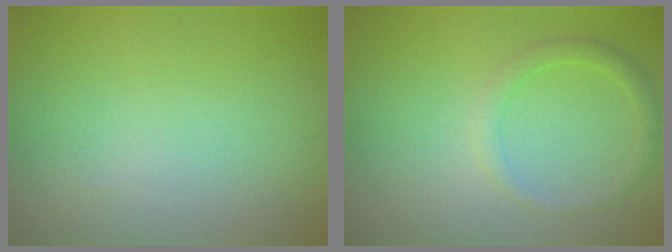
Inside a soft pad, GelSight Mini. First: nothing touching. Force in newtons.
{"total": 1.8, "press": 1.8, "slide": 0.1}